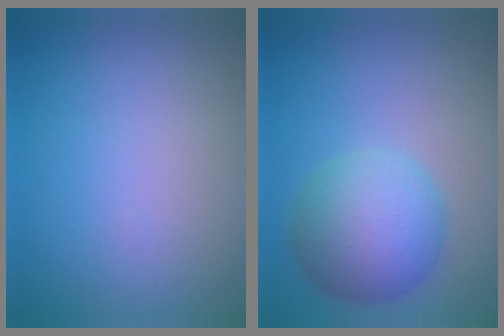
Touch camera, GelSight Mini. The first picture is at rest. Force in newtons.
{"total": 6.2, "press": 6.2, "slide": 0.1}